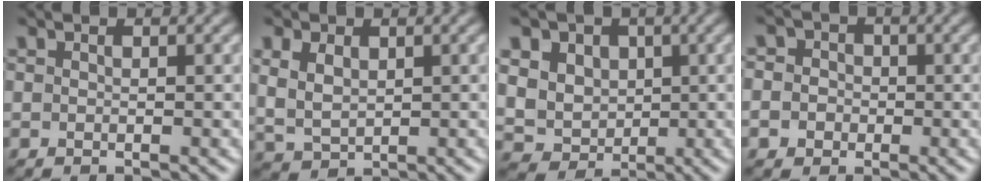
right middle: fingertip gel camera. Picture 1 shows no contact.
{"total": 2.8, "force": [1.2, 2.0, 1.6], "torque": [-0.043, -0.002, 0.029]}
{"total": 7.6, "force": [3.2, 6.3, 3.0], "torque": [-0.070, 0.015, 0.046]}
{"total": 4.7, "force": [0.8, 4.3, 1.7], "torque": [-0.016, 0.035, -0.018]}